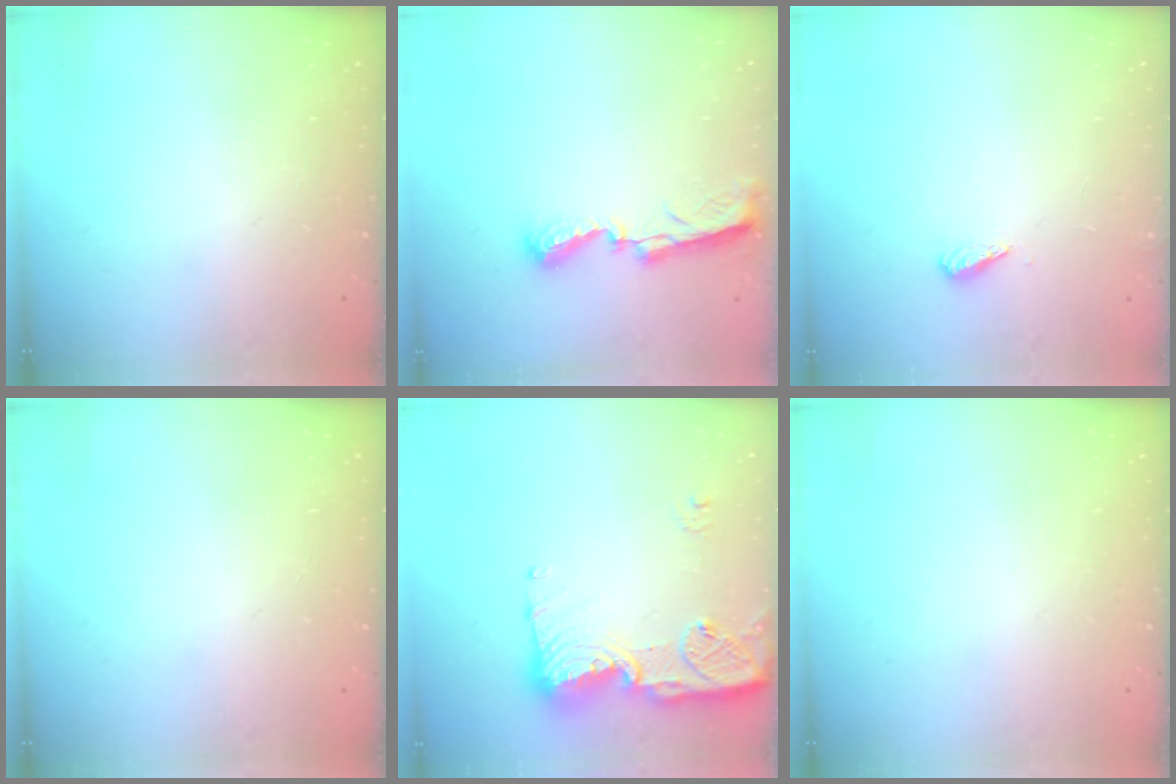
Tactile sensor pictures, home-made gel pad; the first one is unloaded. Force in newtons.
{"total": 8.0, "press": 8.0, "slide": 0.4}
{"total": 2.7, "press": 2.6, "slide": 0.4}
{"total": 0.0}
{"total": 15.8, "press": 15.7, "slide": 1.4}
{"total": 0.0}